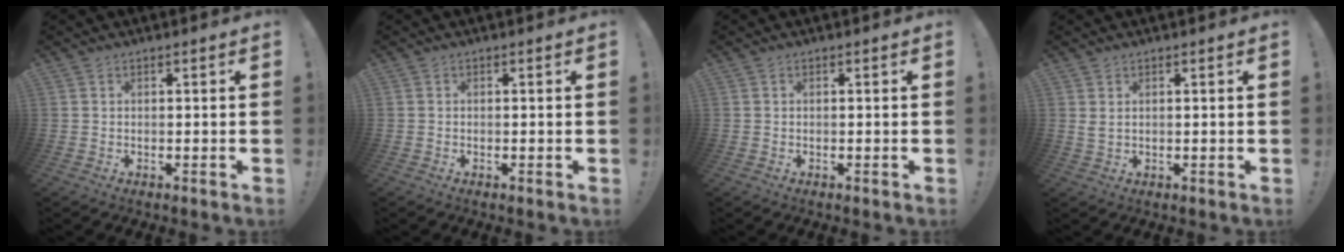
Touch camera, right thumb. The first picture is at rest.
{"total": 0.0}
{"total": 0.0}
{"total": 1.9, "force": [1.1, 0.7, 1.4], "torque": [-0.022, -0.002, 0.019]}